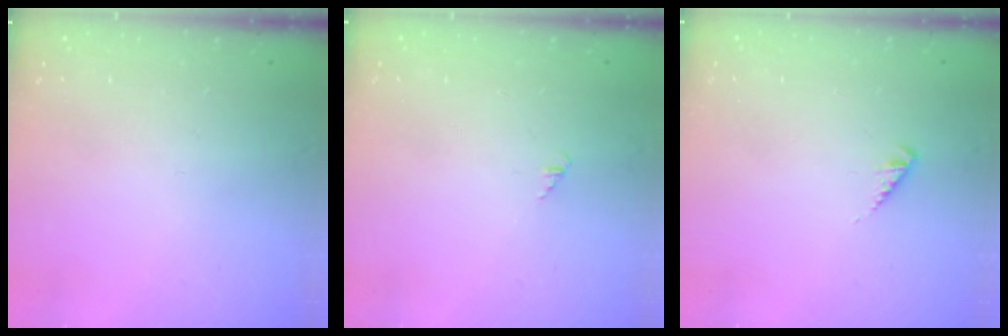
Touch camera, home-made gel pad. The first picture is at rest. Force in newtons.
{"total": 1.3, "press": 1.2, "slide": 0.3}
{"total": 1.8, "press": 1.7, "slide": 0.4}